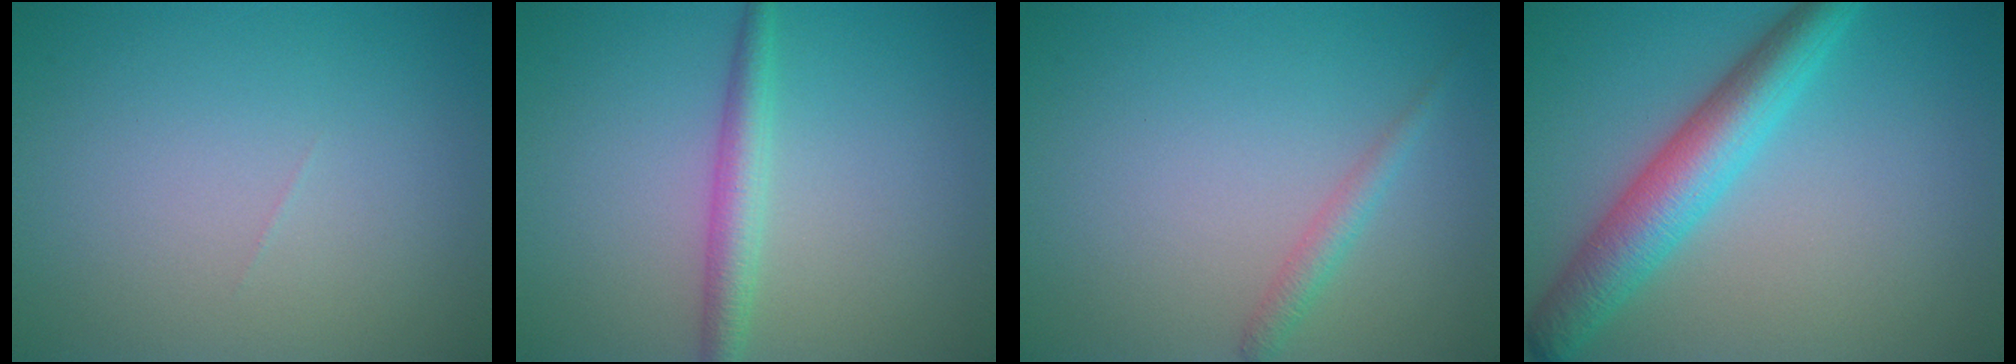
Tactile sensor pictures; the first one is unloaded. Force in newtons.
{"total": 2.6, "press": 2.6, "slide": 0.0}
{"total": 1.4, "press": 1.4, "slide": 0.0}
{"total": 5.8, "press": 5.8, "slide": 0.1}